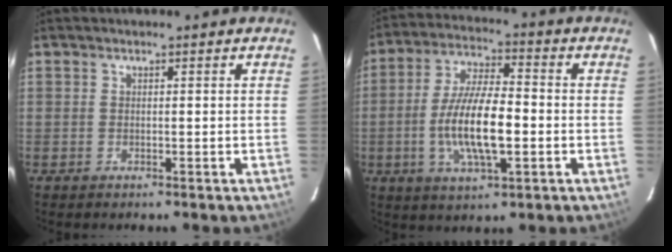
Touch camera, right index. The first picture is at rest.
{"total": 13.2, "force": [-2.7, 3.9, 12.3], "torque": [-0.245, -0.002, -0.048]}